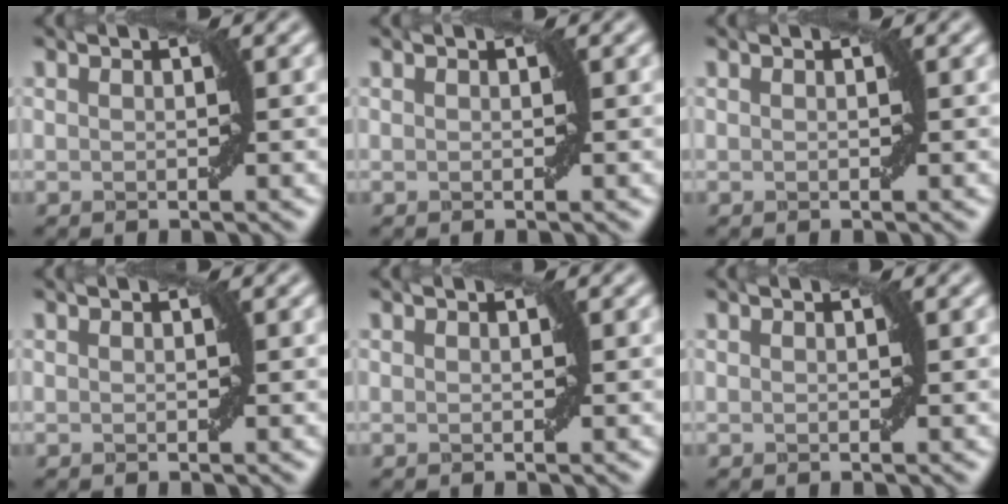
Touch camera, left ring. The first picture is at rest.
{"total": 0.0}
{"total": 0.0}
{"total": 0.0}
{"total": 0.0}
{"total": 0.0}